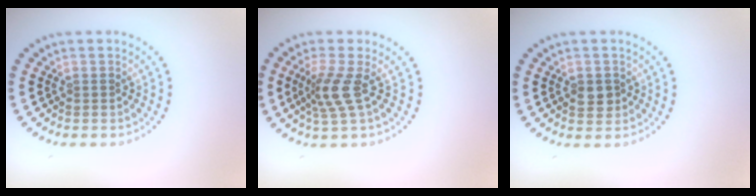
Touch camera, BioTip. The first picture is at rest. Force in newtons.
{"total": 2.8, "press": 2.0, "slide": 1.9}
{"total": 1.7, "press": 1.7, "slide": 0.3}